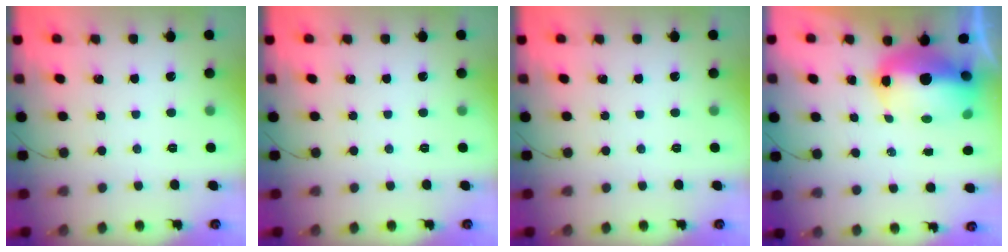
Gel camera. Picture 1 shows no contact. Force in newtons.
{"total": 0.0}
{"total": 0.0}
{"total": 18.8, "press": 15.3, "slide": 10.8}